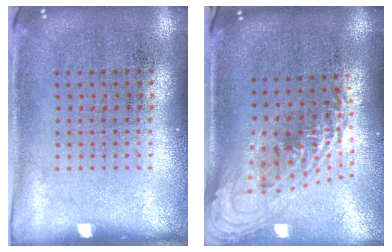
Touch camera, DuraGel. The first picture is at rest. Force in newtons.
{"total": 2.2, "press": 1.6, "slide": 1.5}